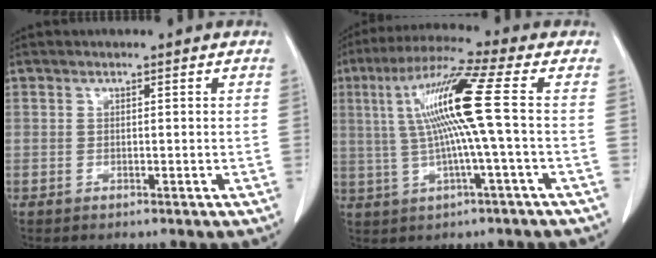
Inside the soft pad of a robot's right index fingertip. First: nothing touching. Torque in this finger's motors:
{"motor_torque": [1.55, -0.06, 0.78, 0.21]}